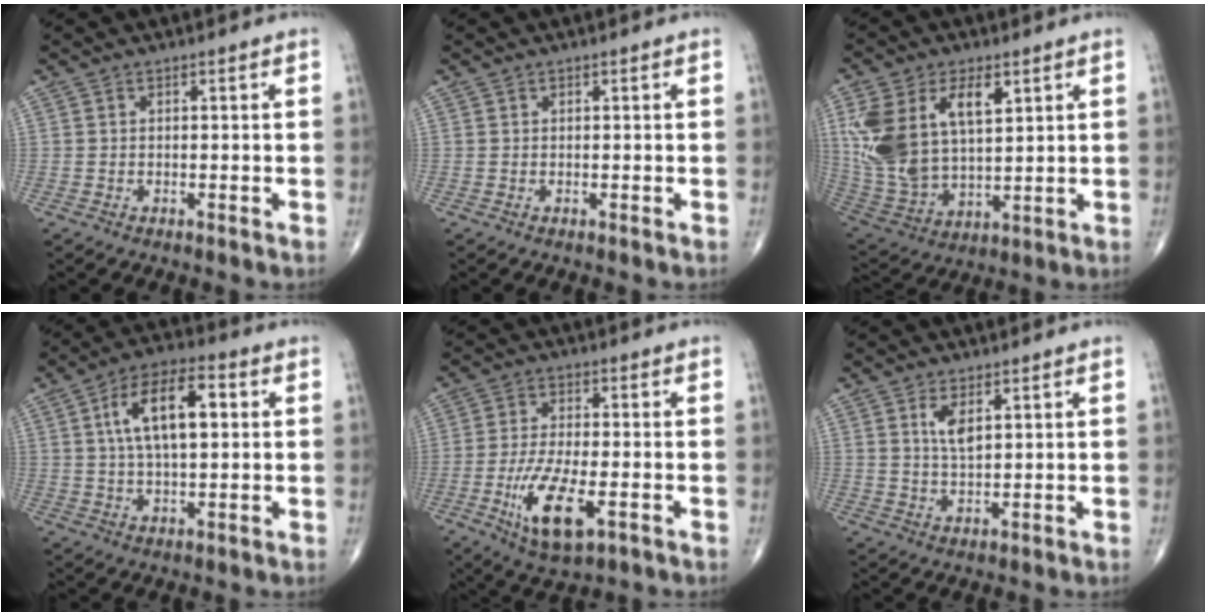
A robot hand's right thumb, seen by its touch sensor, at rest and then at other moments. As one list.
[{"total": 0.0}, {"total": 18.6, "force": [6.1, 10.3, 14.2], "torque": [-0.276, -0.015, 0.126]}, {"total": 13.1, "force": [2.9, 5.9, 11.3], "torque": [-0.187, 0.016, 0.045]}, {"total": 11.3, "force": [-4.0, 4.1, 9.7], "torque": [-0.190, -0.004, -0.067]}, {"total": 4.3, "force": [1.8, 1.7, 3.4], "torque": [-0.058, -0.011, 0.037]}]